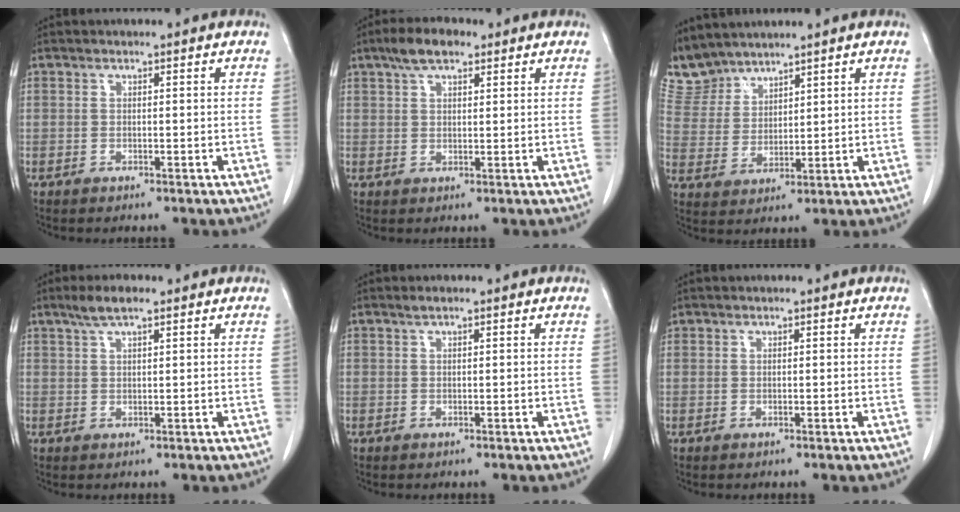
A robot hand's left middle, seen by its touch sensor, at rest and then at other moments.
{"total": 5.2, "force": [3.4, 2.0, 3.4], "torque": [-0.068, 0.016, 0.060]}
{"total": 6.6, "force": [6.3, 1.7, -0.1], "torque": [-0.012, 0.010, 0.145]}
{"total": 3.8, "force": [2.7, 0.7, 2.6], "torque": [-0.057, 0.009, 0.052]}
{"total": 0.8, "force": [0.6, 0.0, 0.5], "torque": [-0.014, 0.003, 0.014]}
{"total": 0.5, "force": [0.4, 0.3, -0.1], "torque": [-0.004, 0.005, 0.010]}